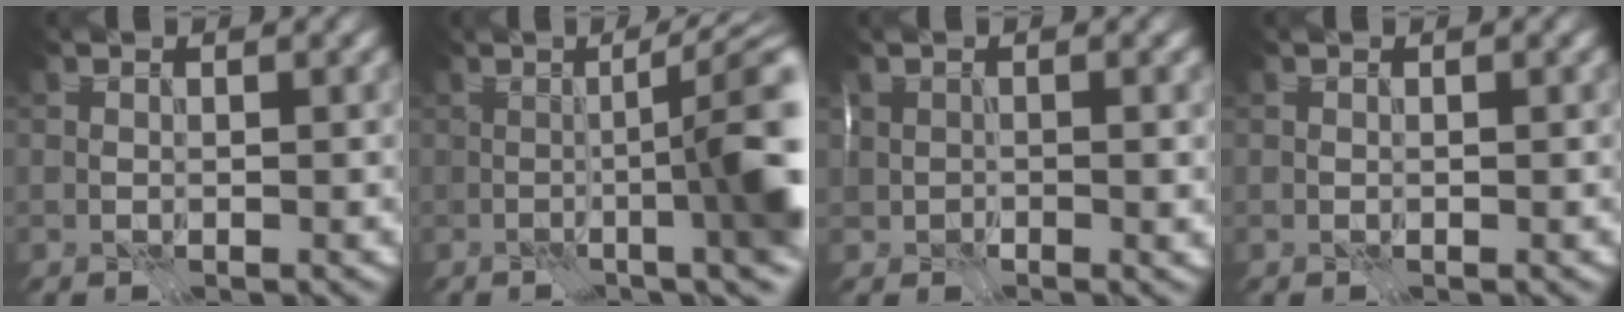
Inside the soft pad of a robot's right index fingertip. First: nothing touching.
{"total": 9.7, "force": [-0.5, 2.2, 9.5], "torque": [-0.085, 0.015, -0.020]}
{"total": 1.9, "force": [0.3, 1.3, 1.4], "torque": [-0.023, -0.009, 0.007]}
{"total": 0.0}